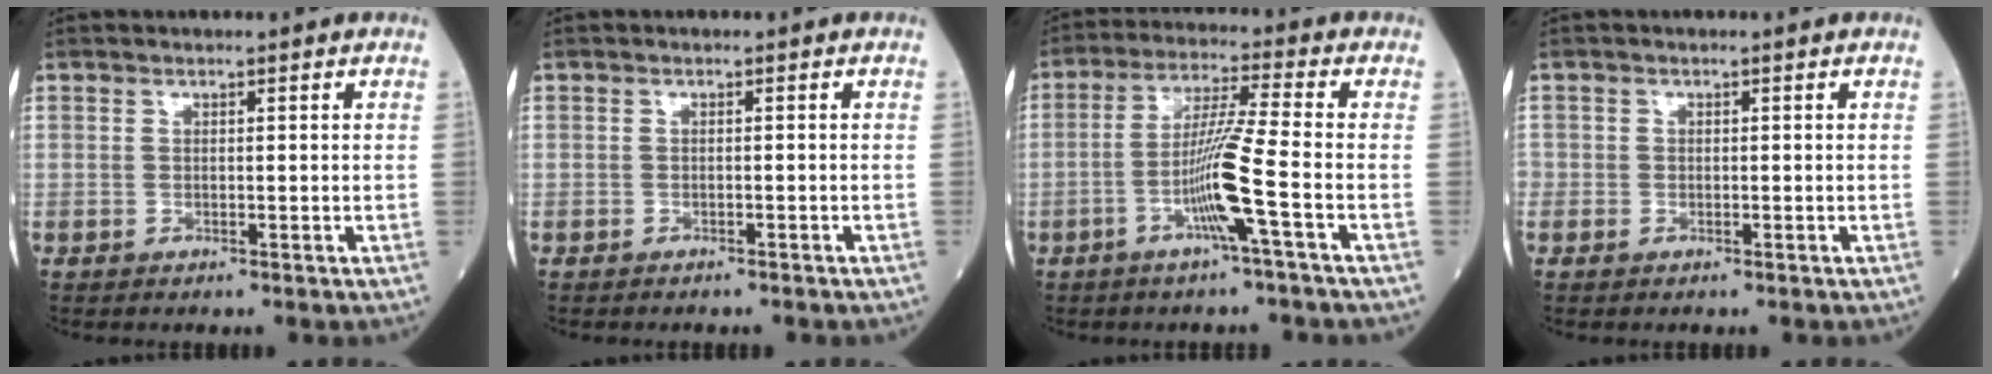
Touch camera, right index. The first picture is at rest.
{"total": 1.6, "force": [-1.4, 0.2, 0.6], "torque": [-0.013, -0.003, -0.017]}
{"total": 8.7, "force": [-3.2, -1.8, 7.9], "torque": [-0.156, -0.002, -0.063]}
{"total": 0.9, "force": [-0.5, 0.8, 0.1], "torque": [0.000, 0.005, -0.012]}